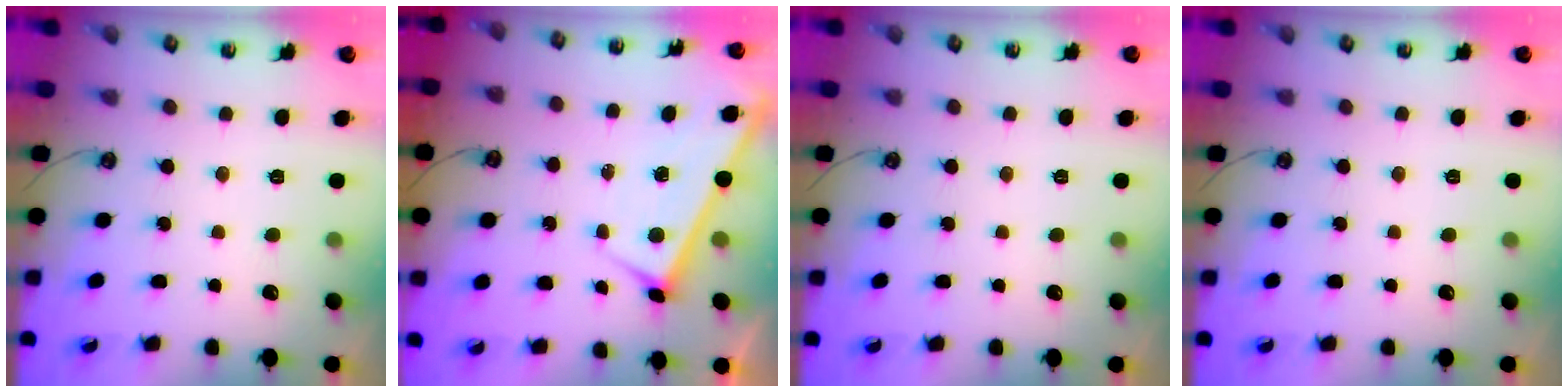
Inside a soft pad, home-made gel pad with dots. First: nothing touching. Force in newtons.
{"total": 1.2, "press": 1.1, "slide": 0.6}
{"total": 0.9, "press": 0.9, "slide": 0.1}
{"total": 0.0}